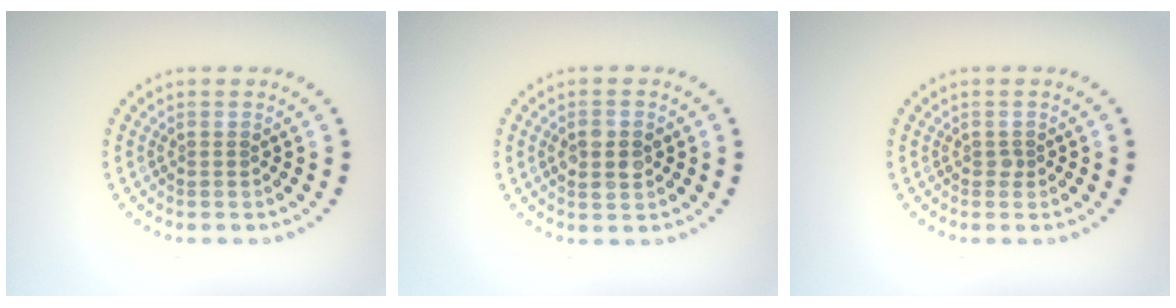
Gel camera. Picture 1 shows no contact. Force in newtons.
{"total": 2.4, "press": 2.4, "slide": 0.2}
{"total": 0.6, "press": 0.4, "slide": 0.4}